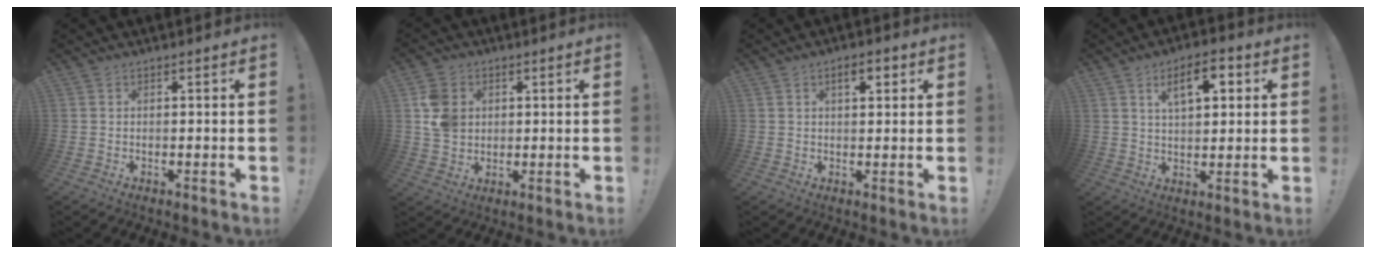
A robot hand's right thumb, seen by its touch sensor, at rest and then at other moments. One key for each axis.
{"total": 9.2, "fx": 2.3, "fy": 7.7, "fz": 4.6, "tx": -0.080, "ty": 0.002, "tz": 0.048}
{"total": 4.3, "fx": 1.9, "fy": 1.8, "fz": 3.3, "tx": -0.040, "ty": -0.004, "tz": 0.026}
{"total": 9.8, "fx": 4.0, "fy": 4.3, "fz": 7.8, "tx": -0.114, "ty": -0.003, "tz": 0.064}